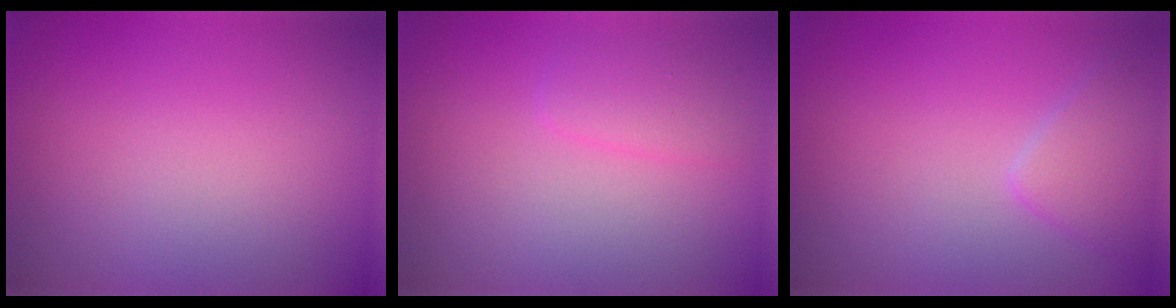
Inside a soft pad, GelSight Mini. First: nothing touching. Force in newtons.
{"total": 1.5, "press": 1.5, "slide": 0.1}
{"total": 2.3, "press": 2.3, "slide": 0.1}